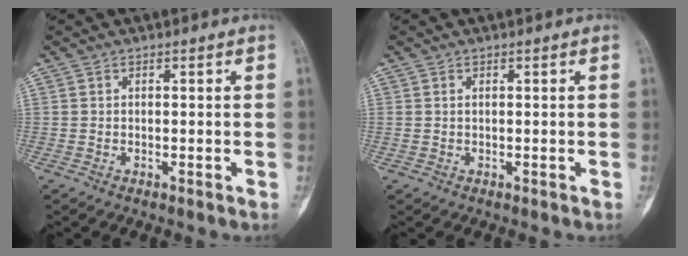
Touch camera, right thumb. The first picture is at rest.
{"total": 0.5, "force": [0.2, 0.3, 0.4], "torque": [-0.011, 0.007, 0.006]}